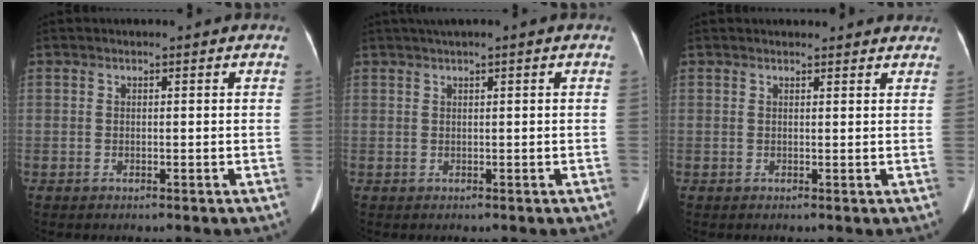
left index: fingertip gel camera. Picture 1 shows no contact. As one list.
[{"total": 1.7, "force": [1.0, -0.1, 1.4], "torque": [-0.033, 0.016, 0.022]}, {"total": 8.3, "force": [7.7, 2.3, 2.2], "torque": [-0.011, 0.024, 0.078]}]